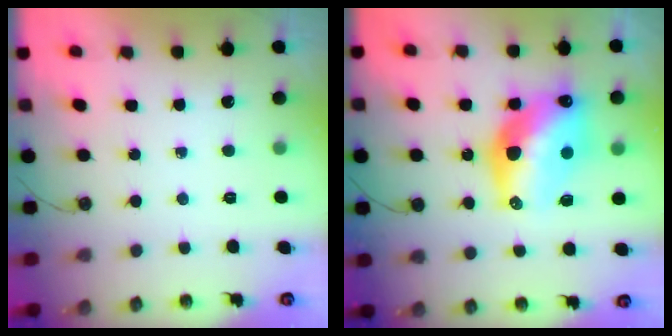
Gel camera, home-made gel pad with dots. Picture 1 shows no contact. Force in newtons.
{"total": 17.1, "press": 17.0, "slide": 1.4}